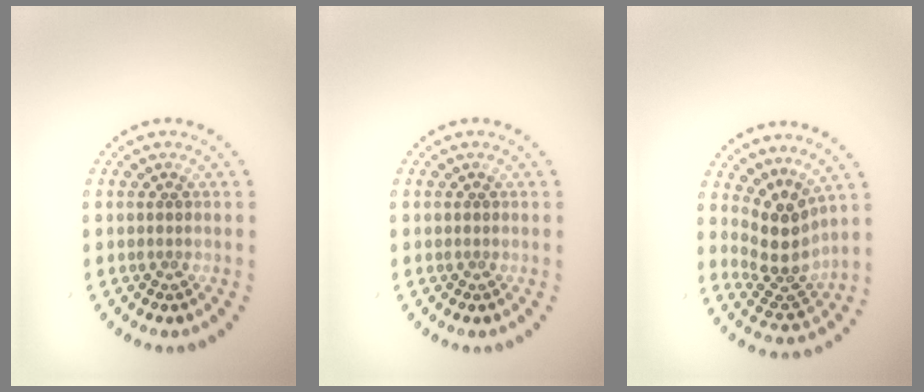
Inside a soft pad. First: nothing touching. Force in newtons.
{"total": 0.0}
{"total": 4.0, "press": 2.8, "slide": 2.8}